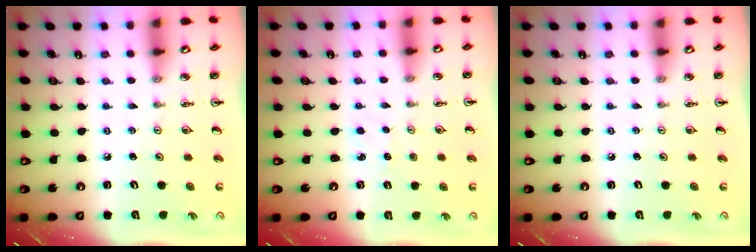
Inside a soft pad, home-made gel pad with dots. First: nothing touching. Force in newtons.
{"total": 2.9, "press": 2.9, "slide": 0.4}
{"total": 0.0}